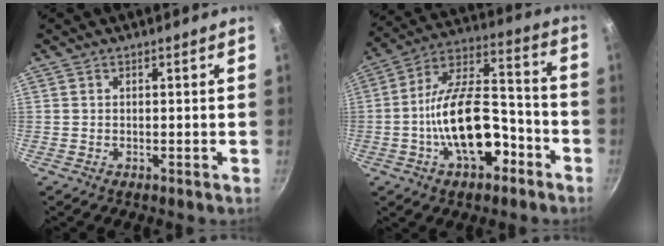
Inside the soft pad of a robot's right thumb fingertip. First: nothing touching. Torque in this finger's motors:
{"motor_torque": [0.53, 0.32, 1.88, -0.88, 0.66]}